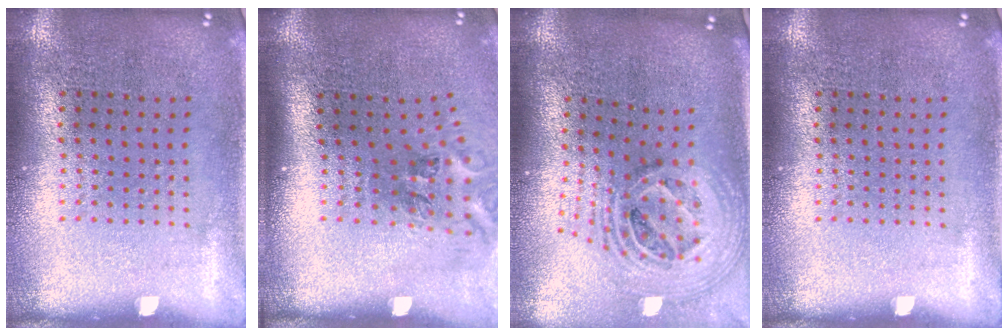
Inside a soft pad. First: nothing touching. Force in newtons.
{"total": 1.7, "press": 1.1, "slide": 1.2}
{"total": 2.7, "press": 1.9, "slide": 1.9}
{"total": 0.0}